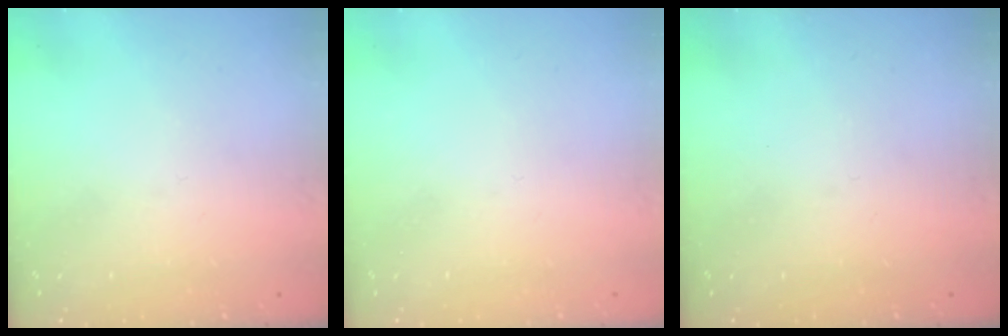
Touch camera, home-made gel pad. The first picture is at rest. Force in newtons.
{"total": 1.5, "press": 1.5, "slide": 0.1}
{"total": 0.0}